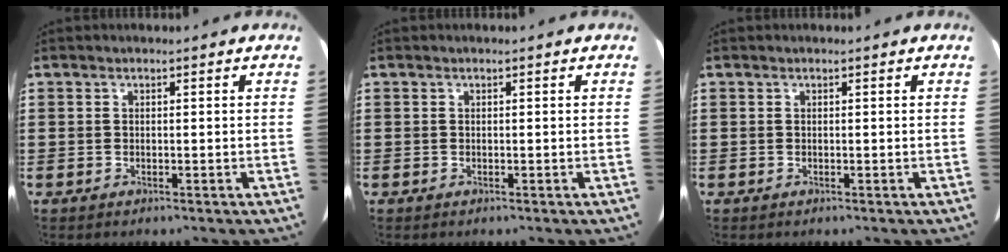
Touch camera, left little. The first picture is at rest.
{"total": 0.0}
{"total": 0.0}